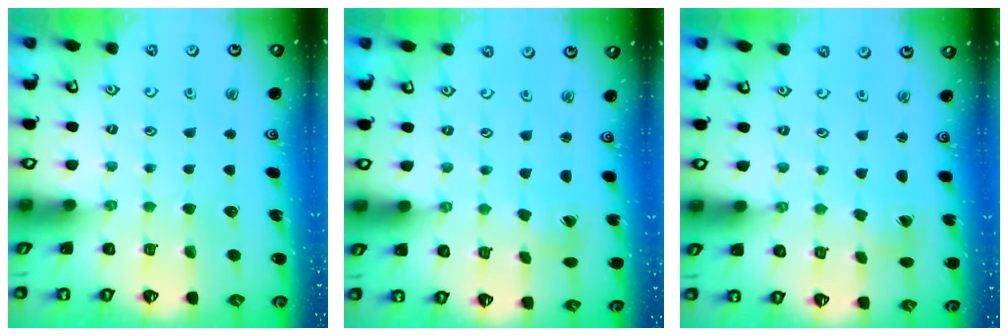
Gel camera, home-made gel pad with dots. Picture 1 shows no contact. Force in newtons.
{"total": 1.5, "press": 1.5, "slide": 0.1}
{"total": 1.3, "press": 1.3, "slide": 0.1}